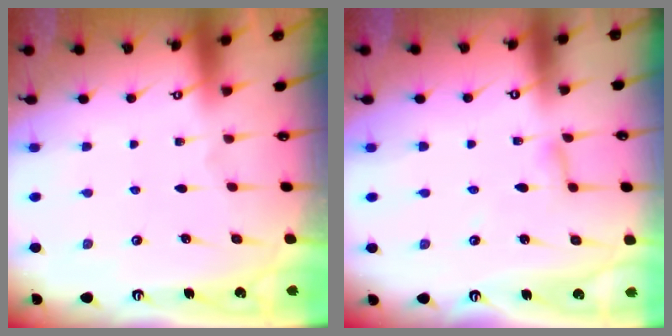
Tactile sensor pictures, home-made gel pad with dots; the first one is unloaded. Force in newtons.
{"total": 2.4, "press": 2.4, "slide": 0.2}